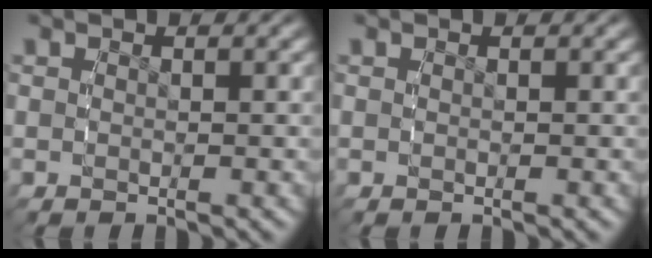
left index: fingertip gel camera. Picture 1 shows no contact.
{"total": 0.0}